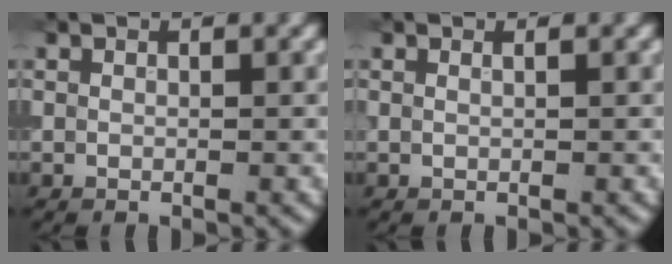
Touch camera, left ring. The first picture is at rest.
{"total": 0.8, "force": [0.5, 0.4, 0.5], "torque": [-0.003, -0.004, -0.002]}